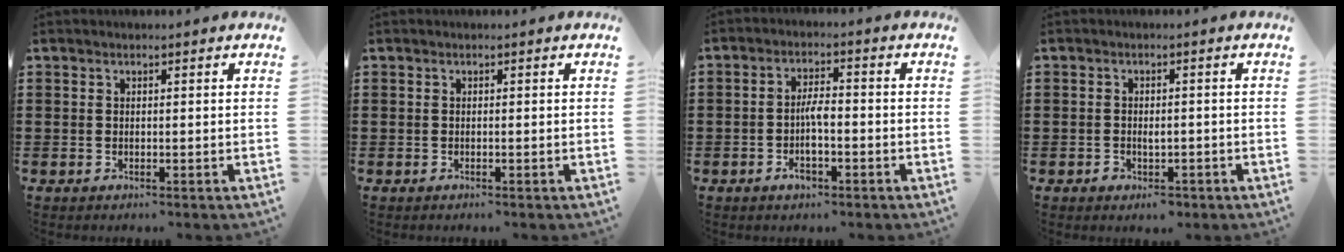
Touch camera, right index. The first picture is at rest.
{"total": 0.0}
{"total": 4.4, "force": [-1.5, 1.7, 3.8], "torque": [-0.074, 0.005, -0.029]}
{"total": 1.7, "force": [-1.0, 1.0, 1.0], "torque": [-0.022, 0.000, -0.019]}